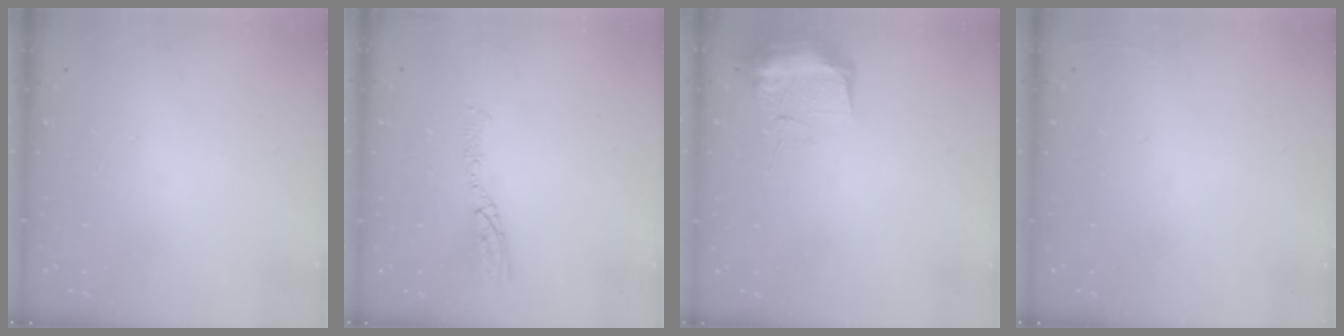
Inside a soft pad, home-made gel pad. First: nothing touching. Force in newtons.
{"total": 6.6, "press": 6.5, "slide": 0.7}
{"total": 9.4, "press": 9.4, "slide": 0.9}
{"total": 2.5, "press": 2.4, "slide": 0.9}